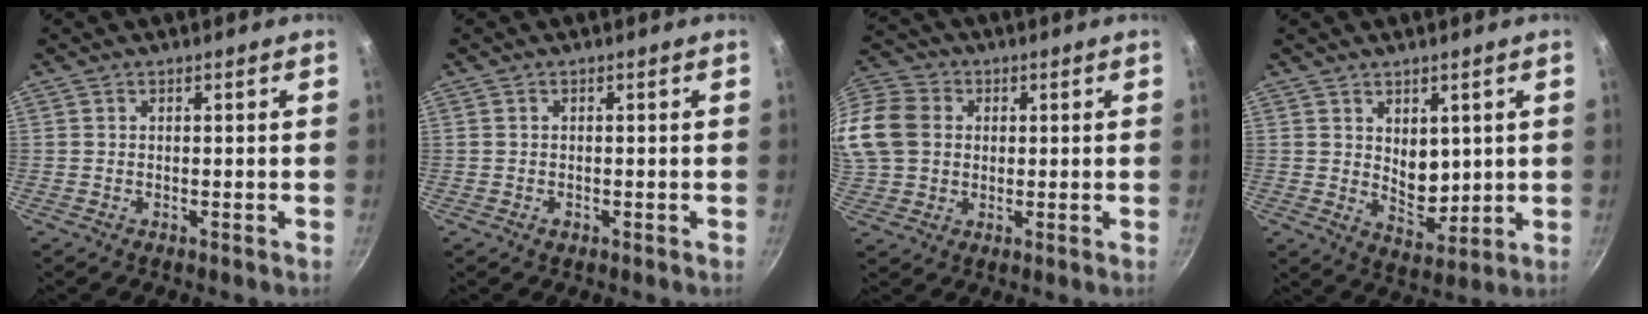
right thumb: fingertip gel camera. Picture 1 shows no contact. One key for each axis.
{"total": 0.8, "fx": -0.4, "fy": 0.6, "fz": 0.4, "tx": -0.005, "ty": 0.000, "tz": -0.006}
{"total": 23.7, "fx": 3.8, "fy": 19.9, "fz": 12.3, "tx": -0.319, "ty": 0.056, "tz": 0.068}
{"total": 7.0, "fx": 1.9, "fy": 4.8, "fz": 4.8, "tx": -0.050, "ty": -0.032, "tz": 0.040}